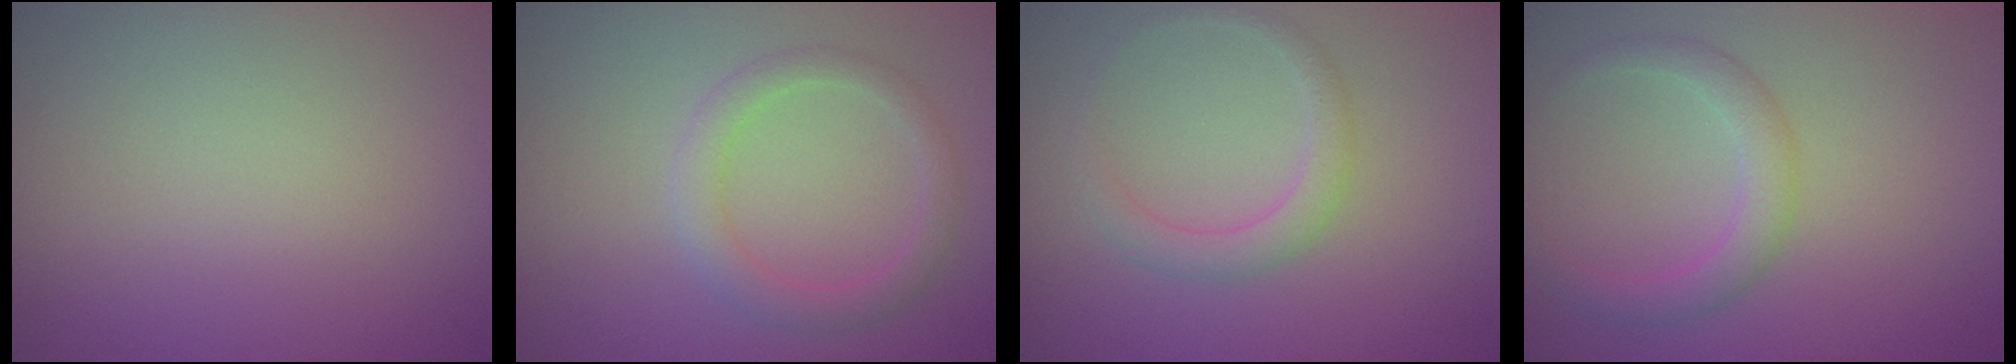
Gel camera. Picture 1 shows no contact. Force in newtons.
{"total": 2.3, "press": 2.3, "slide": 0.1}
{"total": 2.1, "press": 2.1, "slide": 0.0}
{"total": 2.4, "press": 2.4, "slide": 0.1}